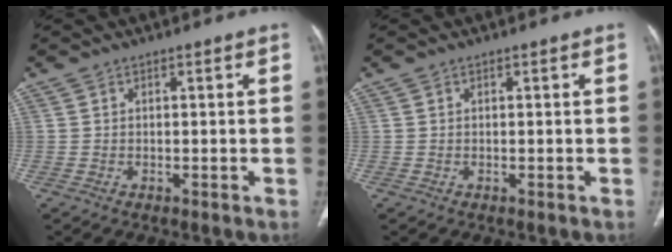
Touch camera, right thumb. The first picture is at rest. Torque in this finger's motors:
{"motor_torque": [0.11, 0.05, -0.08, 0.02, 0.00]}